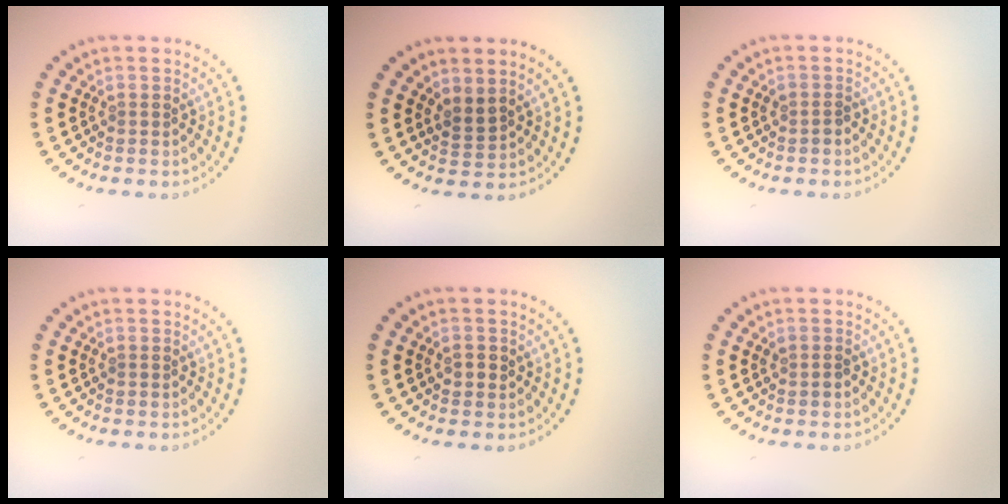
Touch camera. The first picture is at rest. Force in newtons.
{"total": 1.6, "press": 1.2, "slide": 1.0}
{"total": 0.6, "press": 0.6, "slide": 0.3}
{"total": 0.0}
{"total": 1.1, "press": 1.1, "slide": 0.2}
{"total": 0.7, "press": 0.7, "slide": 0.1}